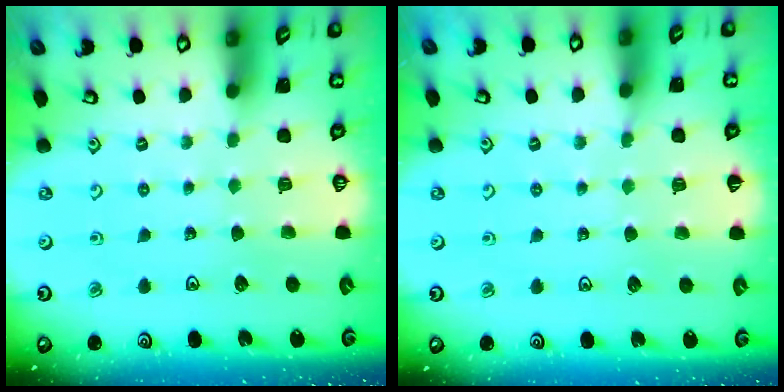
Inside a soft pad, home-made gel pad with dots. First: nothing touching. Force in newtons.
{"total": 3.4, "press": 3.3, "slide": 0.6}